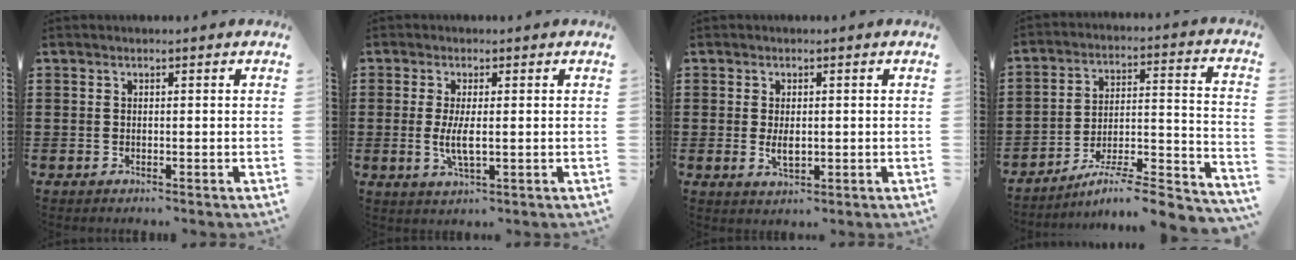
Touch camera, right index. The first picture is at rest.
{"total": 4.2, "force": [-0.2, 1.0, 4.1], "torque": [-0.086, -0.008, -0.008]}
{"total": 2.6, "force": [0.1, 1.2, 2.3], "torque": [-0.046, 0.001, 0.002]}
{"total": 6.8, "force": [-5.7, 0.2, 3.7], "torque": [-0.056, -0.008, -0.115]}